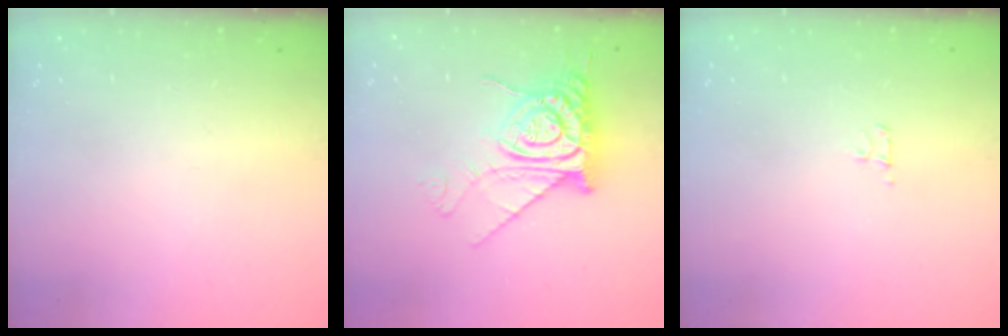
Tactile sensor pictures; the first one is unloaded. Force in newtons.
{"total": 14.4, "press": 14.4, "slide": 1.3}
{"total": 2.7, "press": 2.7, "slide": 0.3}